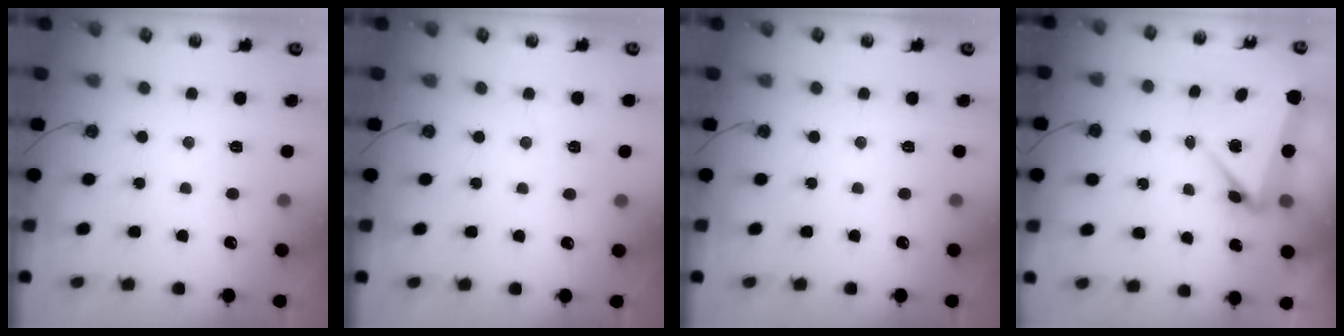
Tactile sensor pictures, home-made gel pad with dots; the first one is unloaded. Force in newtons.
{"total": 2.6, "press": 2.2, "slide": 1.5}
{"total": 0.0}
{"total": 7.8, "press": 4.9, "slide": 6.0}